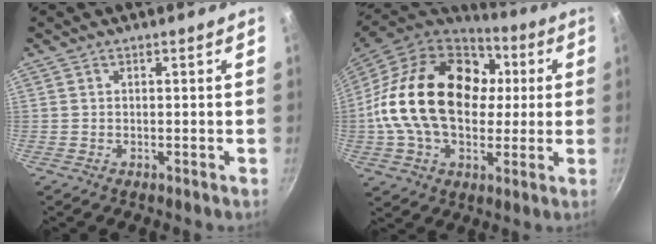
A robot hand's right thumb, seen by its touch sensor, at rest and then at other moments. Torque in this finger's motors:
{"motor_torque": [-1.10, 2.78, 2.19, -0.58, 0.56]}